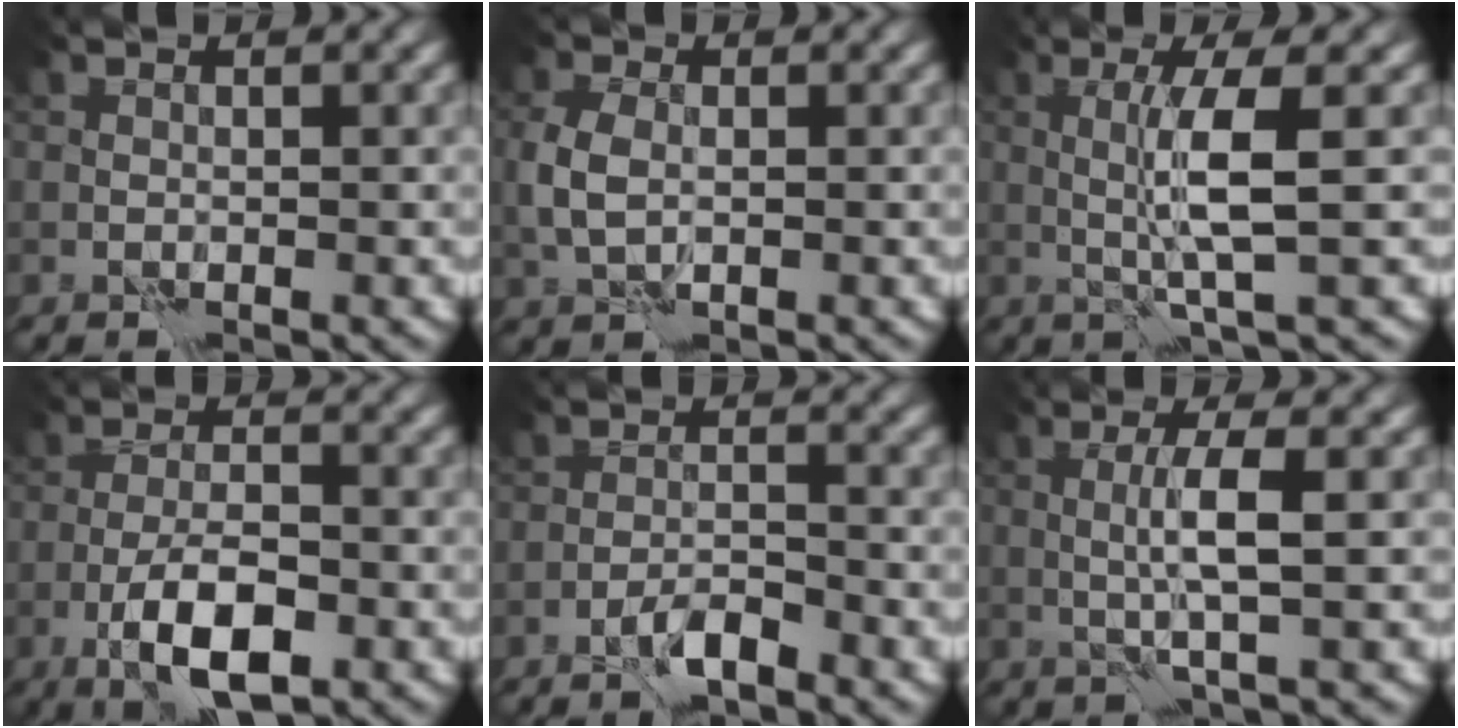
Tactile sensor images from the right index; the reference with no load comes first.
{"total": 2.9, "force": [0.2, 1.9, 2.2], "torque": [-0.060, -0.001, 0.000]}
{"total": 4.3, "force": [0.6, 0.0, 4.2], "torque": [-0.086, 0.000, 0.013]}
{"total": 6.3, "force": [-2.8, 2.1, 5.2], "torque": [-0.096, 0.002, -0.055]}
{"total": 2.0, "force": [-1.5, 0.2, 1.3], "torque": [-0.025, 0.006, -0.030]}
{"total": 3.2, "force": [0.6, 0.1, 3.1], "torque": [-0.060, 0.001, 0.010]}